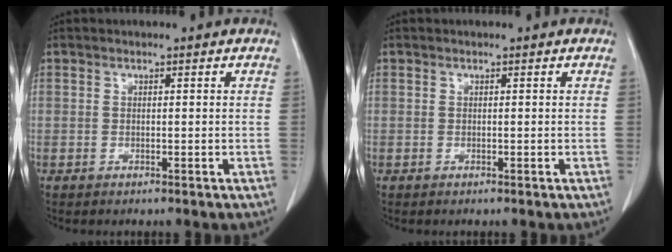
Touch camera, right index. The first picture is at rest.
{"total": 0.0}